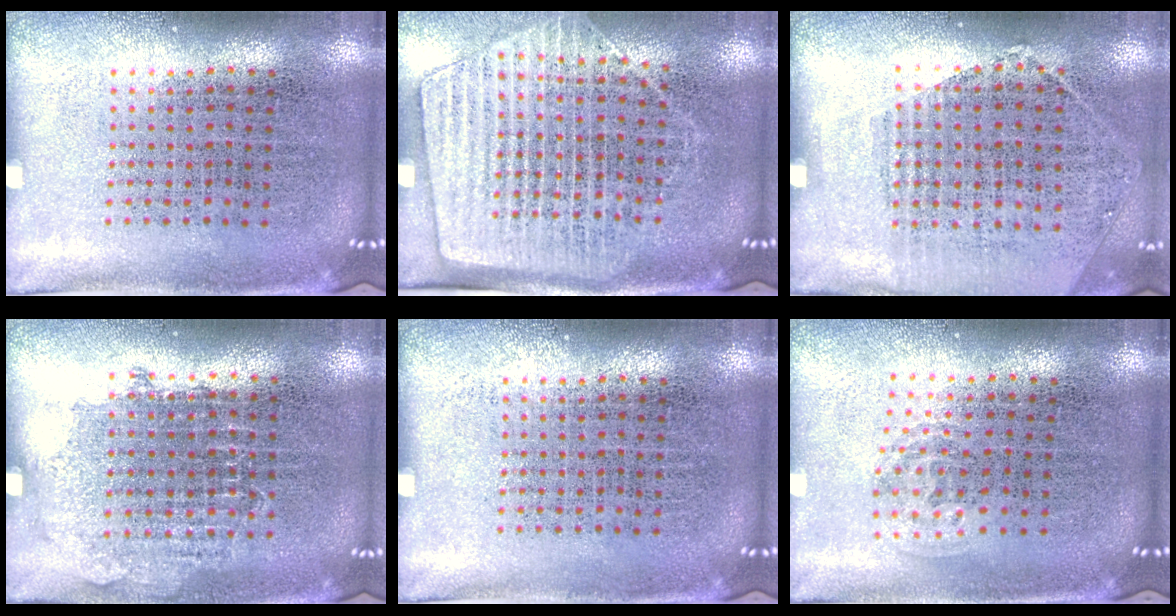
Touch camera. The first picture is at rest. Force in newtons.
{"total": 1.7, "press": 1.4, "slide": 1.0}
{"total": 1.1, "press": 1.0, "slide": 0.6}
{"total": 0.8, "press": 0.7, "slide": 0.2}
{"total": 0.0}
{"total": 1.0, "press": 0.6, "slide": 0.7}